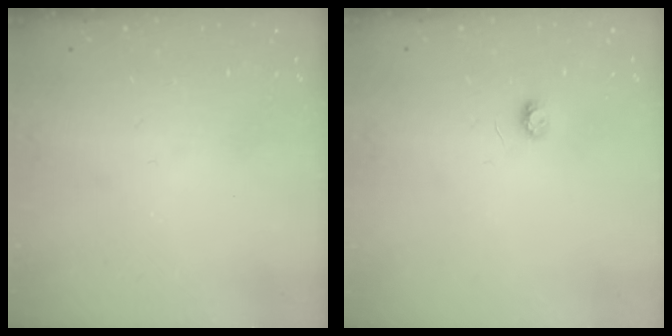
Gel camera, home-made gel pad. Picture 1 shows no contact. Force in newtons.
{"total": 3.2, "press": 3.2, "slide": 0.3}